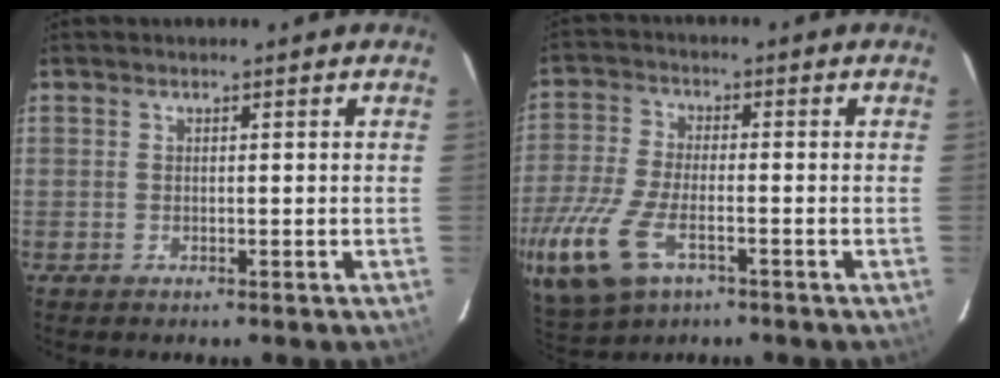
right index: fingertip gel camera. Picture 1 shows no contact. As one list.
[{"total": 18.0, "force": [-8.3, 9.3, 13.0], "torque": [-0.315, -0.040, -0.154]}]